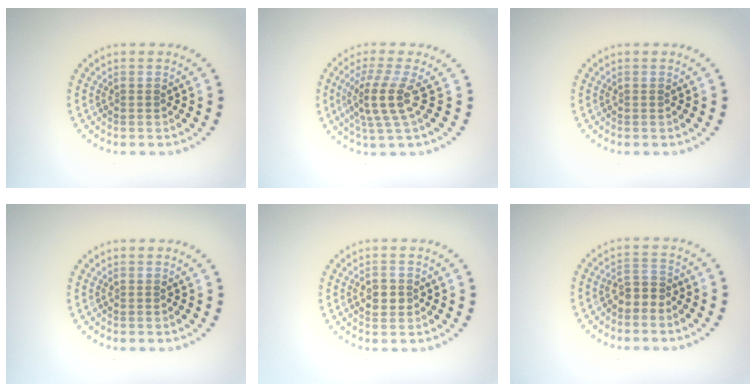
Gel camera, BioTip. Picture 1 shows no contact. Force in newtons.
{"total": 3.7, "press": 2.6, "slide": 2.6}
{"total": 0.0}
{"total": 0.0}
{"total": 2.4, "press": 2.4, "slide": 0.0}
{"total": 1.7, "press": 1.4, "slide": 0.9}